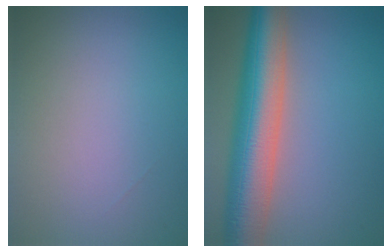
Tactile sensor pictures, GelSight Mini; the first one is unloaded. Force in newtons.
{"total": 10.2, "press": 10.2, "slide": 0.6}